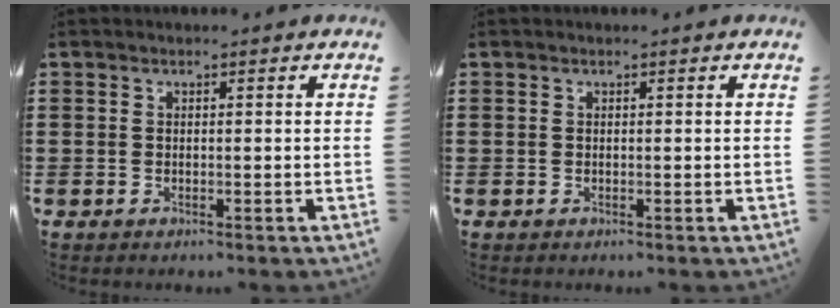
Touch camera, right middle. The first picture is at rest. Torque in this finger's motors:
{"motor_torque": [0.00, 0.00, 0.00, 0.01]}